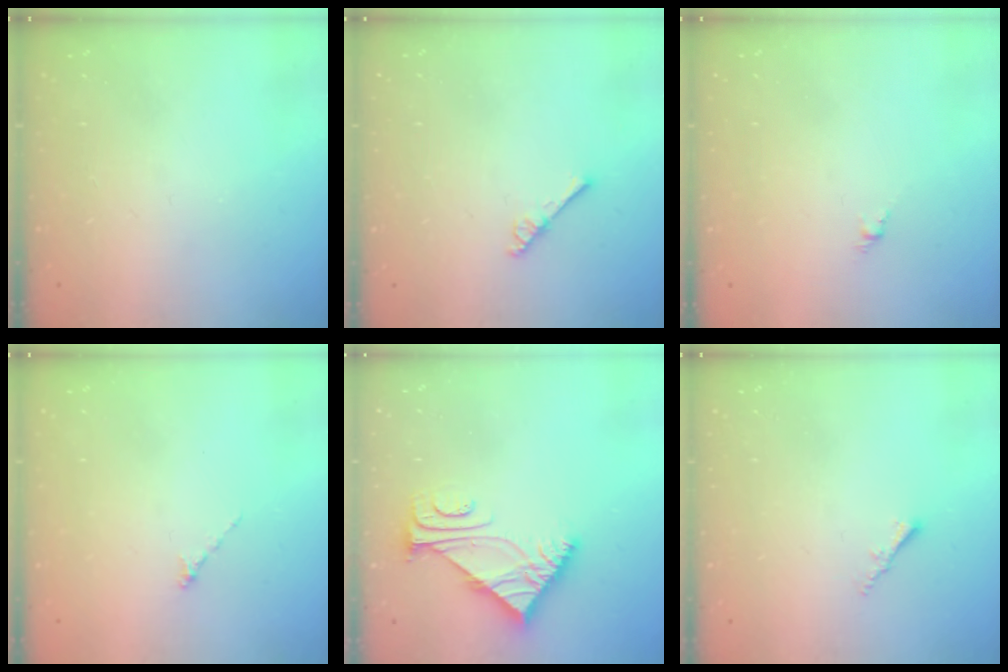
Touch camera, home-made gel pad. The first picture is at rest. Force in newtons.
{"total": 2.6, "press": 2.6, "slide": 0.3}
{"total": 1.6, "press": 1.5, "slide": 0.5}
{"total": 0.0}
{"total": 5.6, "press": 5.5, "slide": 0.8}
{"total": 1.5, "press": 1.5, "slide": 0.4}